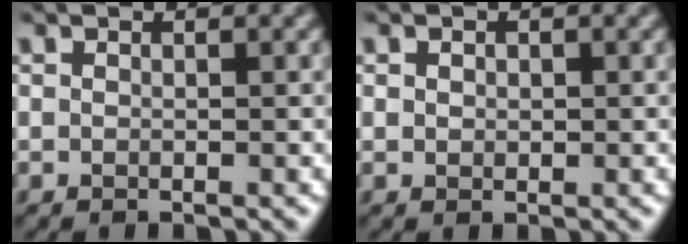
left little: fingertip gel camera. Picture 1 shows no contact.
{"total": 0.6, "force": [0.1, 0.5, 0.3], "torque": [-0.008, 0.001, 0.002]}